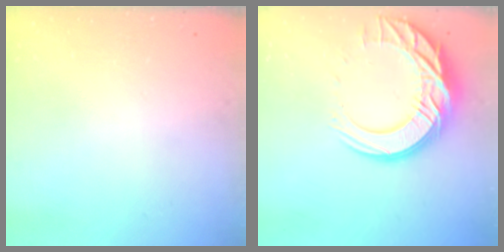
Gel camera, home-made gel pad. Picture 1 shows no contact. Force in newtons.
{"total": 18.7, "press": 18.6, "slide": 1.8}